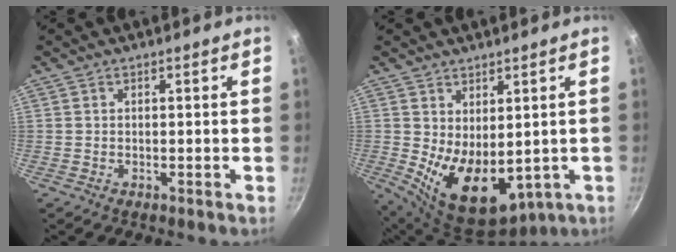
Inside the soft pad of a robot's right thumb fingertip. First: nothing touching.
{"total": 12.0, "force": [0.2, 7.2, 9.6], "torque": [-0.130, -0.035, 0.031]}